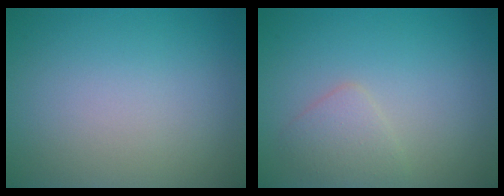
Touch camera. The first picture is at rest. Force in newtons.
{"total": 1.9, "press": 1.9, "slide": 0.2}